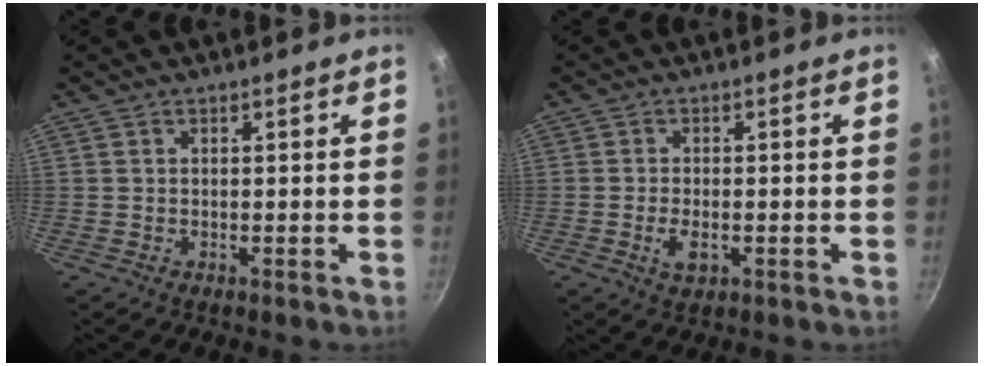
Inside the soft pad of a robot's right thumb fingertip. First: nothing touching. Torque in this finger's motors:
{"motor_torque": [-0.56, -0.07, -0.19, -0.17, -0.04]}